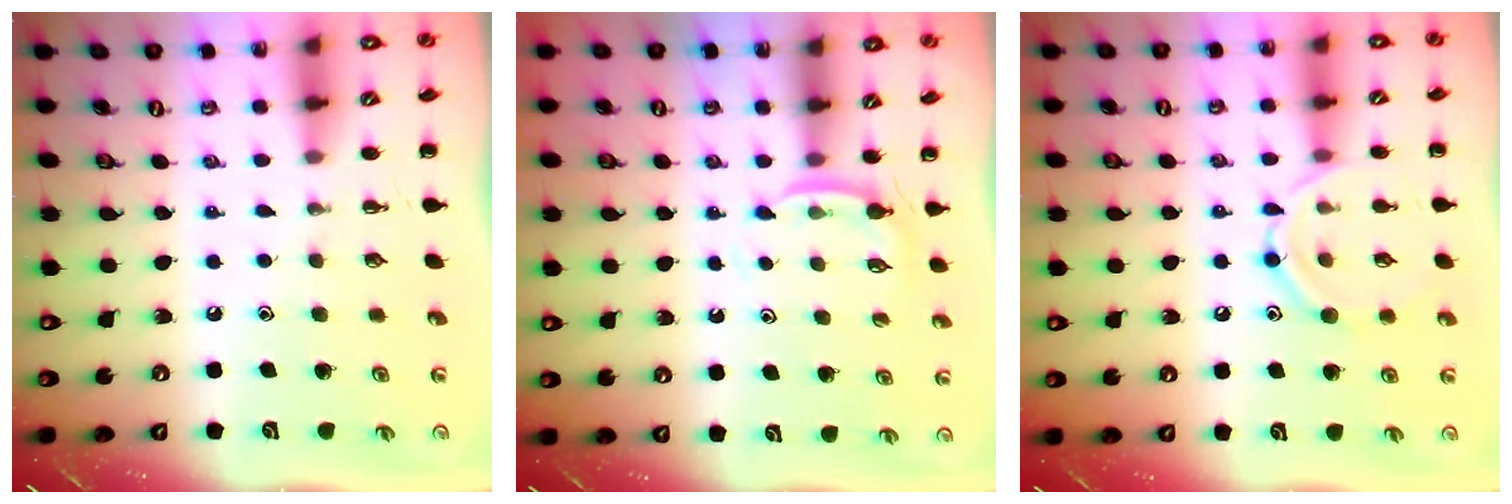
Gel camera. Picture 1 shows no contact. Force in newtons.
{"total": 4.1, "press": 3.9, "slide": 1.1}
{"total": 11.2, "press": 11.2, "slide": 0.8}